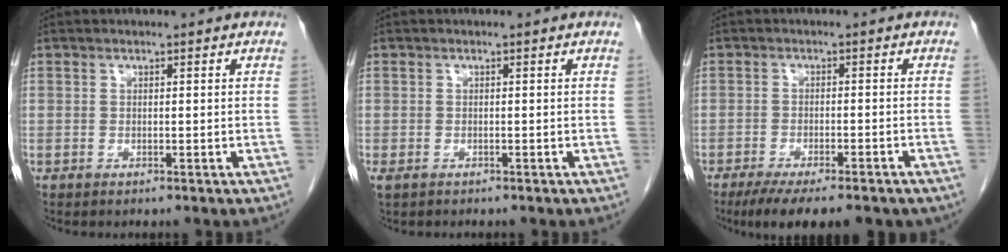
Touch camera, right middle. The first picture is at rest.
{"total": 1.4, "force": [-0.9, 0.7, 0.7], "torque": [-0.018, -0.004, -0.011]}
{"total": 11.8, "force": [-9.0, 2.8, 7.1], "torque": [-0.103, -0.014, -0.127]}